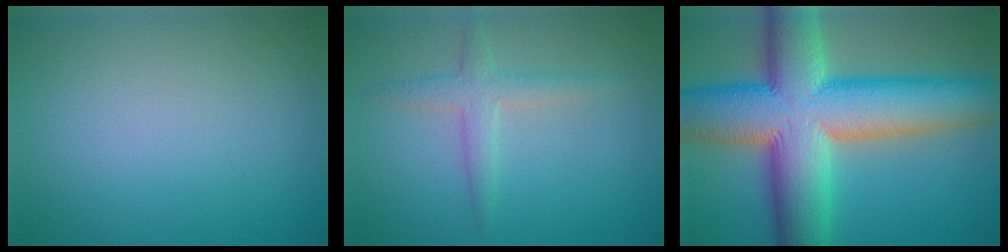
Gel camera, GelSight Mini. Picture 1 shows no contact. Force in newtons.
{"total": 2.3, "press": 2.3, "slide": 0.0}
{"total": 15.4, "press": 15.4, "slide": 0.7}